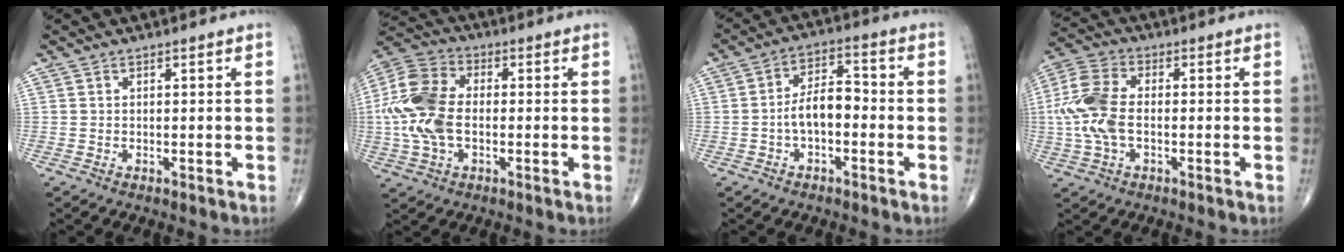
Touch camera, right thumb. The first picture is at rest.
{"total": 14.4, "force": [-1.1, 9.1, 11.2], "torque": [-0.246, 0.024, -0.024]}
{"total": 7.4, "force": [-1.6, 3.9, 6.0], "torque": [-0.099, 0.034, -0.035]}
{"total": 10.9, "force": [-0.9, 6.3, 8.9], "torque": [-0.209, 0.022, -0.024]}